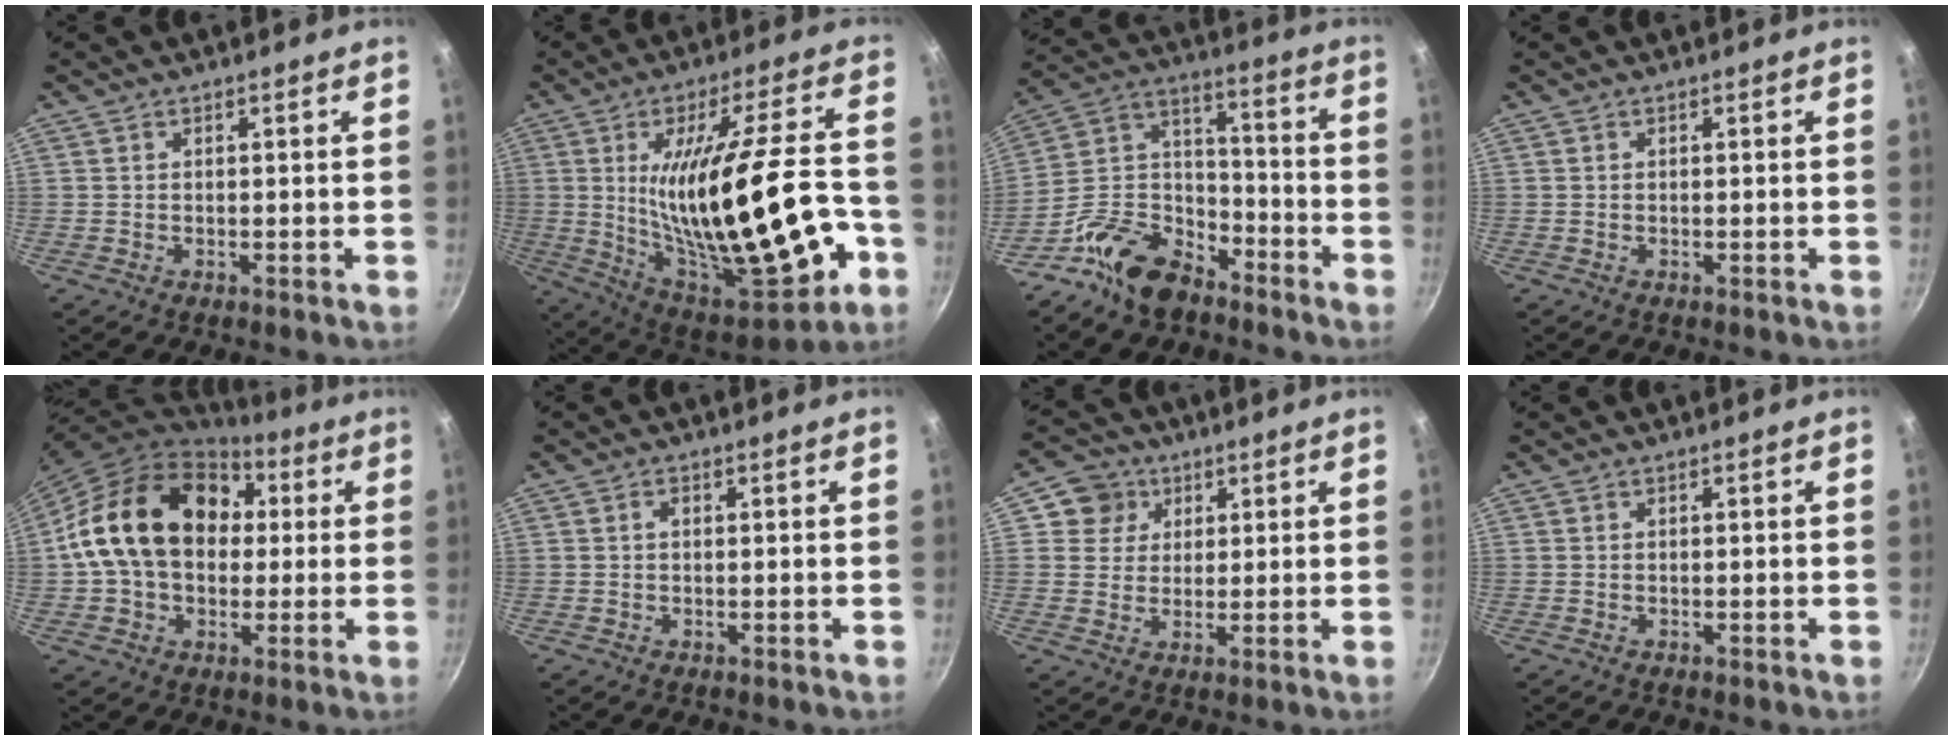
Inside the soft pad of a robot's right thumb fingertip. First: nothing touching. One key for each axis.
{"total": 29.8, "fx": -4.9, "fy": 10.5, "fz": 27.4, "tx": -0.421, "ty": 0.015, "tz": -0.040}
{"total": 15.7, "fx": -10.5, "fy": 9.1, "fz": 7.3, "tx": -0.110, "ty": 0.095, "tz": -0.200}
{"total": 0.0}
{"total": 21.5, "fx": 3.3, "fy": 15.8, "fz": 14.2, "tx": -0.224, "ty": 0.034, "tz": 0.049}
{"total": 1.2, "fx": 0.2, "fy": 0.9, "fz": 0.8, "tx": -0.011, "ty": 0.006, "tz": 0.002}
{"total": 6.5, "fx": 2.5, "fy": 5.9, "fz": 1.1, "tx": 0.023, "ty": 0.004, "tz": 0.034}
{"total": 0.0}